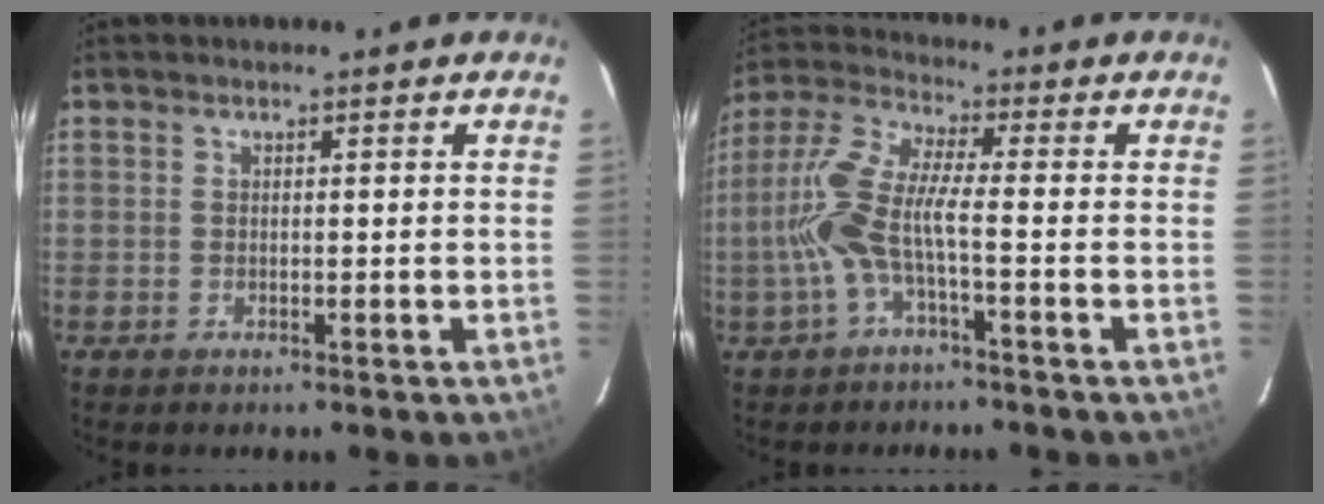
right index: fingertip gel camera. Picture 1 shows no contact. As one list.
[{"total": 9.1, "force": [-2.6, 1.7, 8.6], "torque": [-0.201, 0.008, -0.052]}]